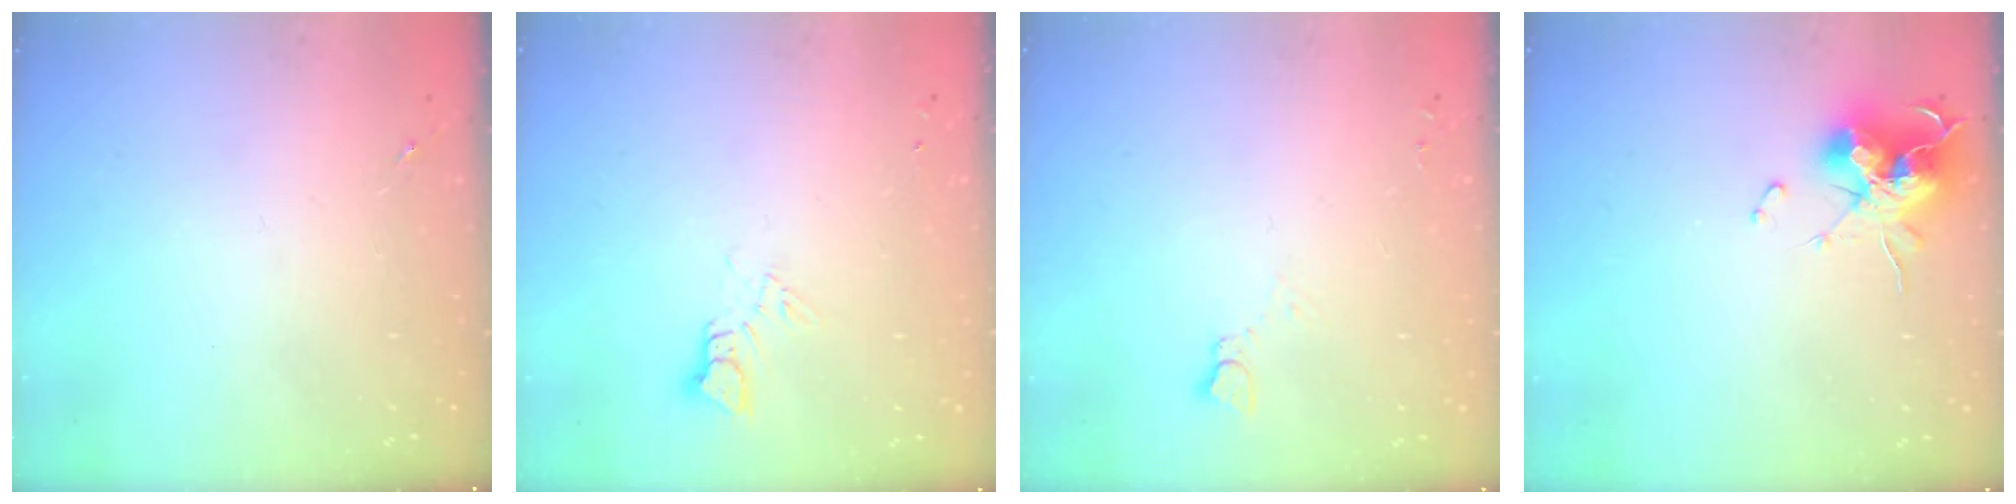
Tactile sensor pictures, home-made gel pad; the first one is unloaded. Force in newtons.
{"total": 3.8, "press": 3.8, "slide": 0.3}
{"total": 2.5, "press": 2.5, "slide": 0.1}
{"total": 14.9, "press": 14.9, "slide": 0.9}